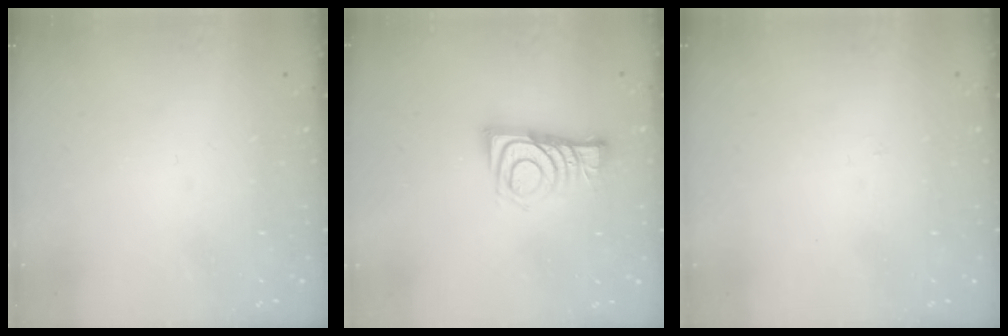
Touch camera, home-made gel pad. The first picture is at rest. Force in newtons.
{"total": 9.0, "press": 9.0, "slide": 0.2}
{"total": 2.2, "press": 2.2, "slide": 0.3}